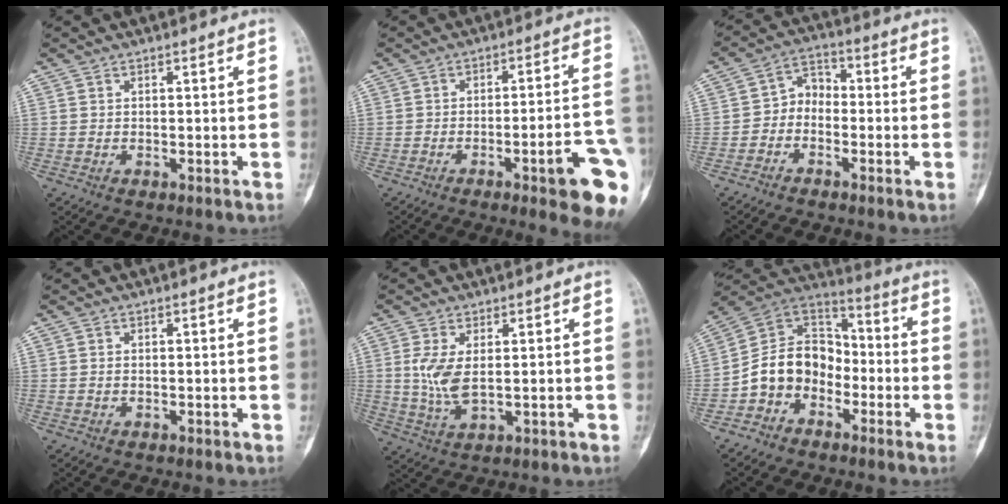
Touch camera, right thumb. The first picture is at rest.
{"total": 13.1, "force": [-5.6, 1.9, 11.8], "torque": [-0.125, 0.025, -0.065]}
{"total": 5.0, "force": [-1.9, 3.9, 2.6], "torque": [-0.022, 0.031, -0.050]}
{"total": 0.0}
{"total": 6.1, "force": [0.6, 2.5, 5.5], "torque": [-0.125, -0.009, 0.019]}
{"total": 12.4, "force": [-4.4, 9.8, 6.3], "torque": [-0.087, 0.075, -0.096]}